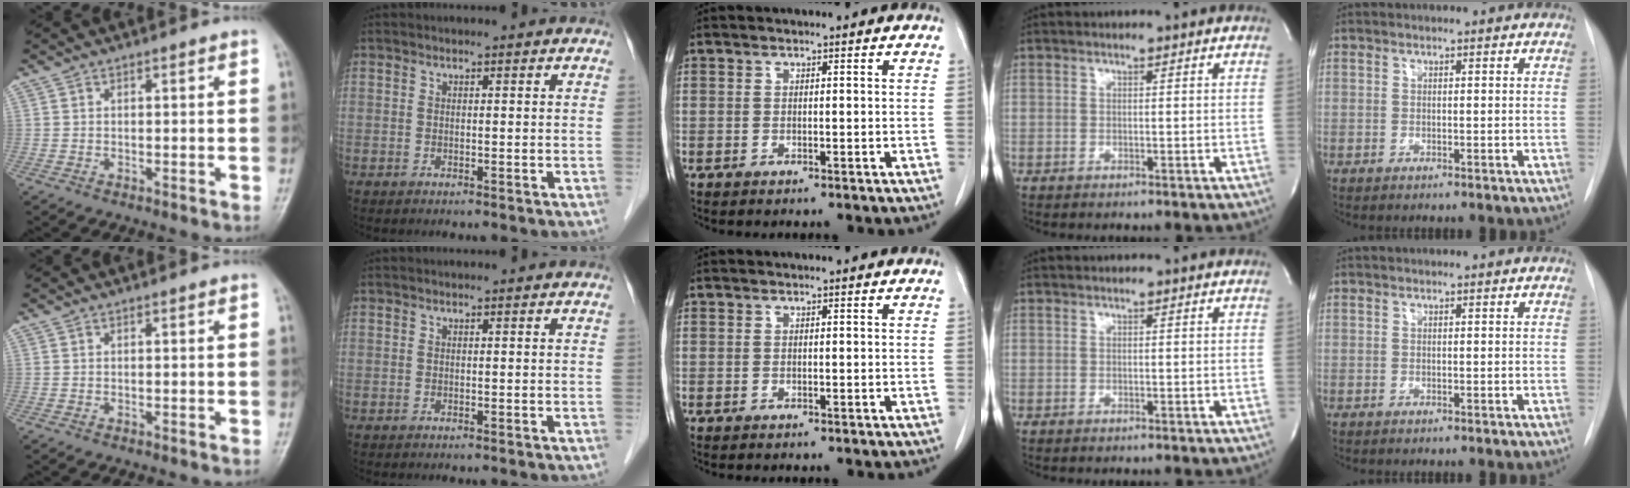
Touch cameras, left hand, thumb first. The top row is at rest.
{}